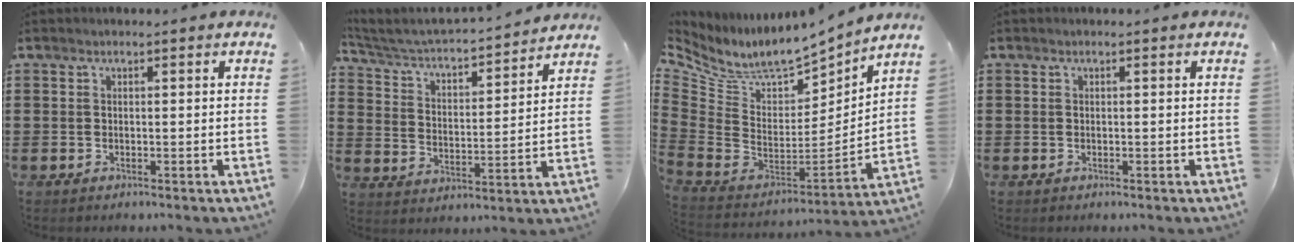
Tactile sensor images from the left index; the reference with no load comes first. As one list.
[{"total": 3.4, "force": [3.2, 0.6, 1.2], "torque": [-0.043, -0.031, 0.043]}, {"total": 6.9, "force": [5.7, 2.5, 3.1], "torque": [-0.092, -0.052, 0.096]}, {"total": 0.0}]